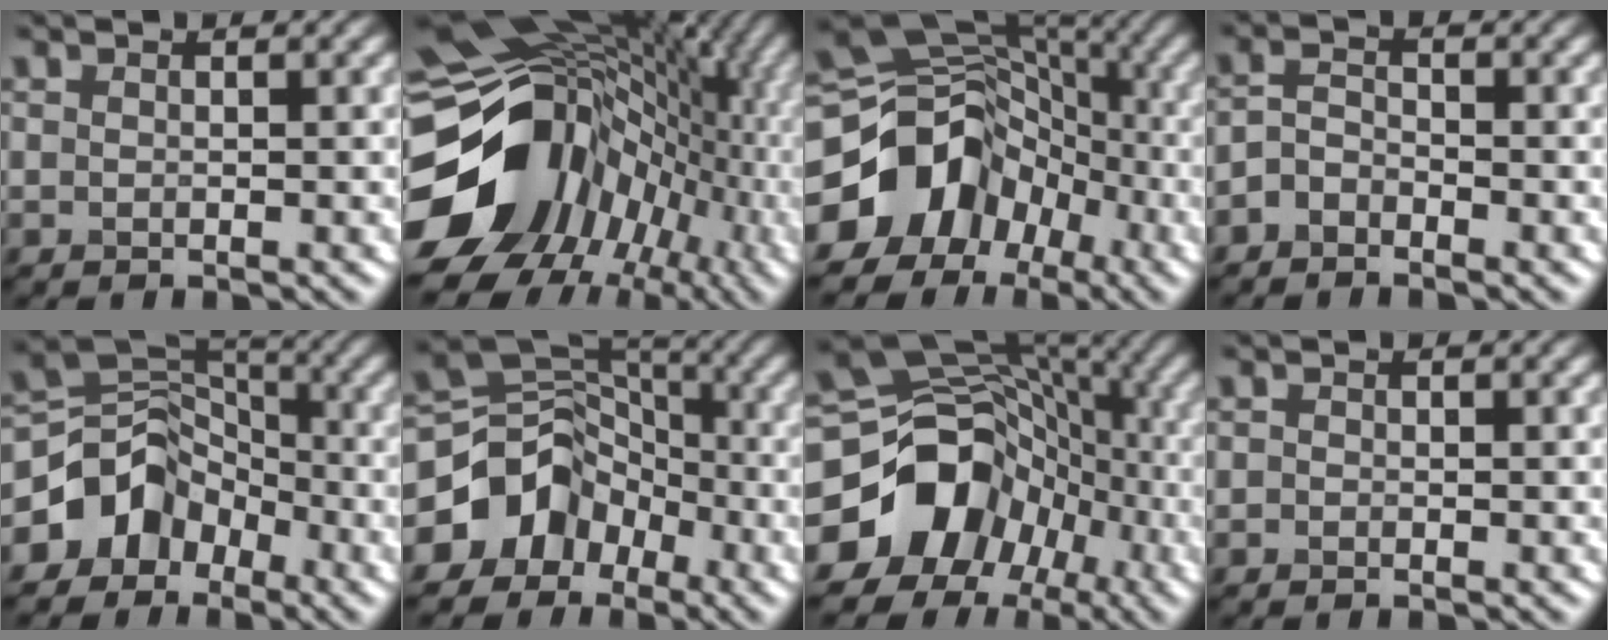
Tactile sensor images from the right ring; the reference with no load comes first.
{"total": 18.5, "force": [-1.1, 15.0, 10.8], "torque": [-0.186, -0.014, 0.003]}
{"total": 12.3, "force": [-5.0, 10.0, 5.1], "torque": [-0.095, 0.002, -0.091]}
{"total": 1.8, "force": [-1.5, 0.8, 0.7], "torque": [-0.015, 0.005, -0.037]}
{"total": 6.7, "force": [-3.3, 5.3, 2.5], "torque": [-0.032, 0.006, -0.076]}
{"total": 8.5, "force": [-3.9, 6.9, 3.2], "torque": [-0.049, 0.019, -0.086]}
{"total": 12.2, "force": [-4.3, 9.9, 5.7], "torque": [-0.107, 0.002, -0.085]}
{"total": 0.0}